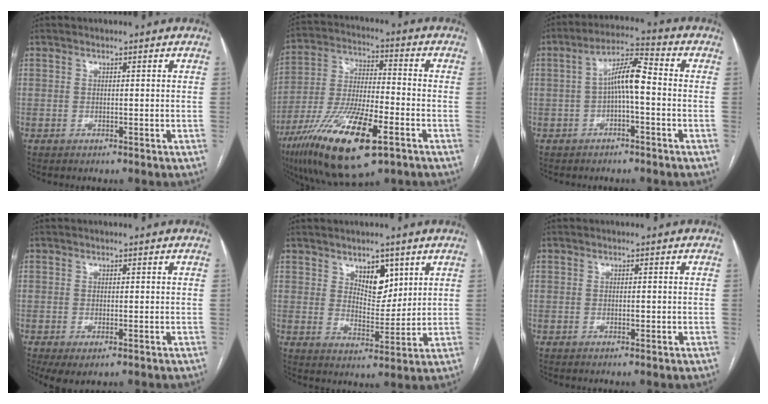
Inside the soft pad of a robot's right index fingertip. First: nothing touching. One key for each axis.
{"total": 19.2, "fx": -9.7, "fy": 4.8, "fz": 15.8, "tx": -0.322, "ty": -0.027, "tz": -0.164}
{"total": 6.8, "fx": -0.6, "fy": 1.3, "fz": 6.7, "tx": -0.121, "ty": 0.027, "tz": -0.014}
{"total": 3.4, "fx": -1.5, "fy": 1.5, "fz": 2.7, "tx": -0.043, "ty": -0.008, "tz": -0.018}
{"total": 6.2, "fx": 3.4, "fy": 3.2, "fz": 4.0, "tx": -0.061, "ty": -0.004, "tz": 0.061}
{"total": 0.9, "fx": -0.2, "fy": 0.3, "fz": 0.8, "tx": -0.014, "ty": 0.000, "tz": -0.004}